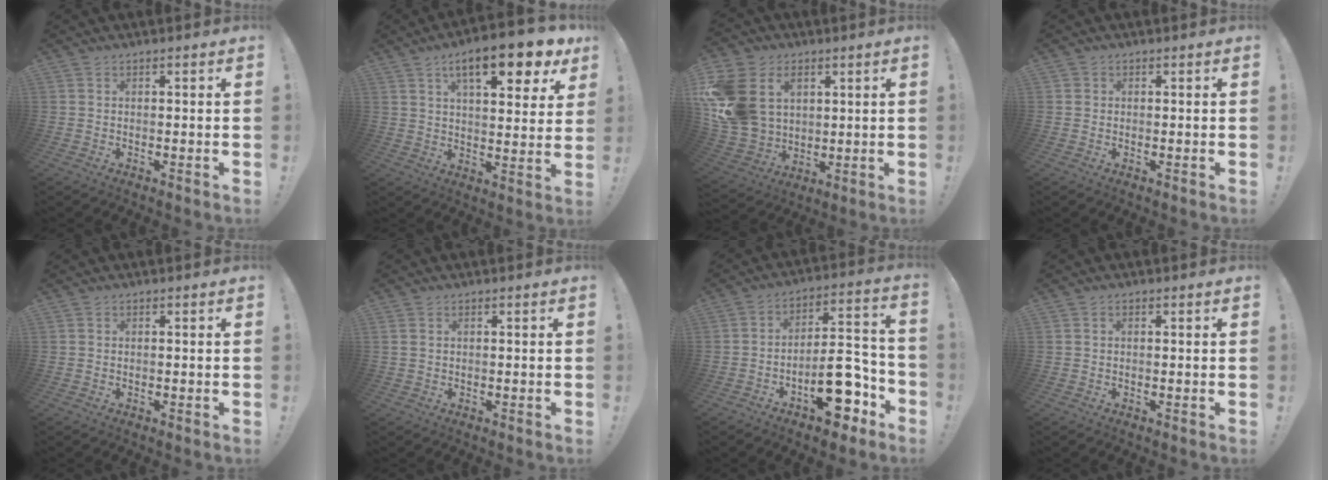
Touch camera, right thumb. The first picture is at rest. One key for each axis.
{"total": 15.1, "fx": 8.1, "fy": 4.5, "fz": 11.9, "tx": -0.182, "ty": -0.036, "tz": 0.125}
{"total": 18.9, "fx": 5.2, "fy": 14.7, "fz": 10.6, "tx": -0.218, "ty": -0.021, "tz": 0.103}
{"total": 0.9, "fx": 0.4, "fy": 0.9, "fz": 0.1, "tx": 0.004, "ty": -0.001, "tz": 0.006}
{"total": 0.0}
{"total": 1.2, "fx": 0.5, "fy": 0.9, "fz": 0.6, "tx": -0.018, "ty": 0.003, "tz": 0.011}
{"total": 16.3, "fx": -8.2, "fy": 7.6, "fz": 11.9, "tx": -0.141, "ty": 0.071, "tz": -0.125}
{"total": 0.6, "fx": 0.0, "fy": 0.4, "fz": 0.3, "tx": -0.003, "ty": 0.001, "tz": 0.000}